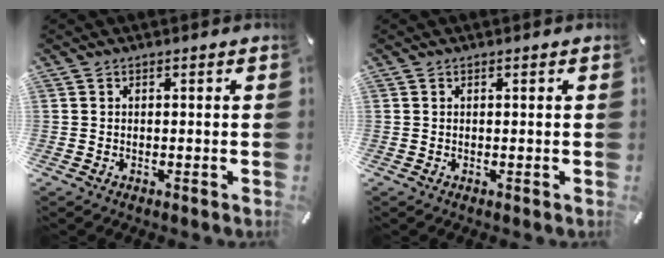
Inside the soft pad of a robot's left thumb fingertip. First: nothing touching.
{"total": 0.0}